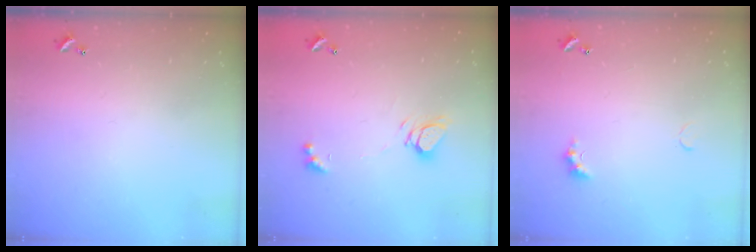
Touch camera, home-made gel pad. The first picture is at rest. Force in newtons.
{"total": 6.6, "press": 6.6, "slide": 0.9}
{"total": 2.6, "press": 2.5, "slide": 0.7}